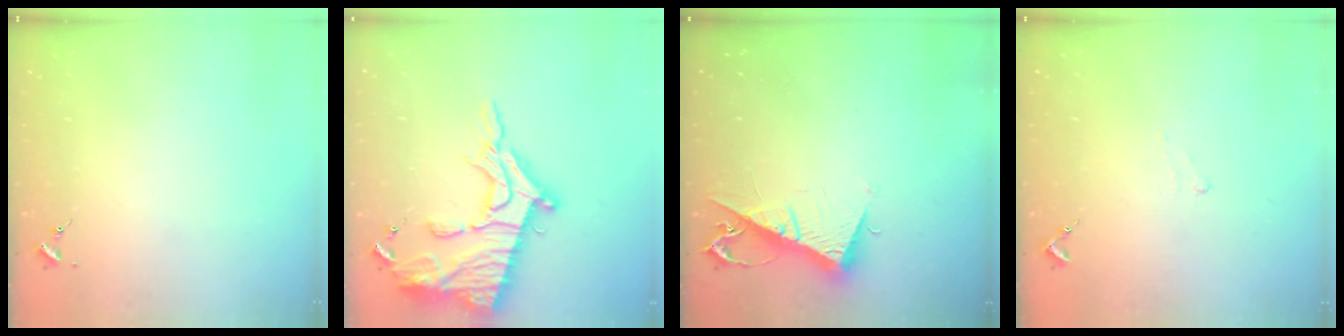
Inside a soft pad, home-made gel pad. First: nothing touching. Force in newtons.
{"total": 22.5, "press": 22.4, "slide": 1.6}
{"total": 10.2, "press": 10.2, "slide": 0.7}
{"total": 4.5, "press": 4.5, "slide": 0.7}